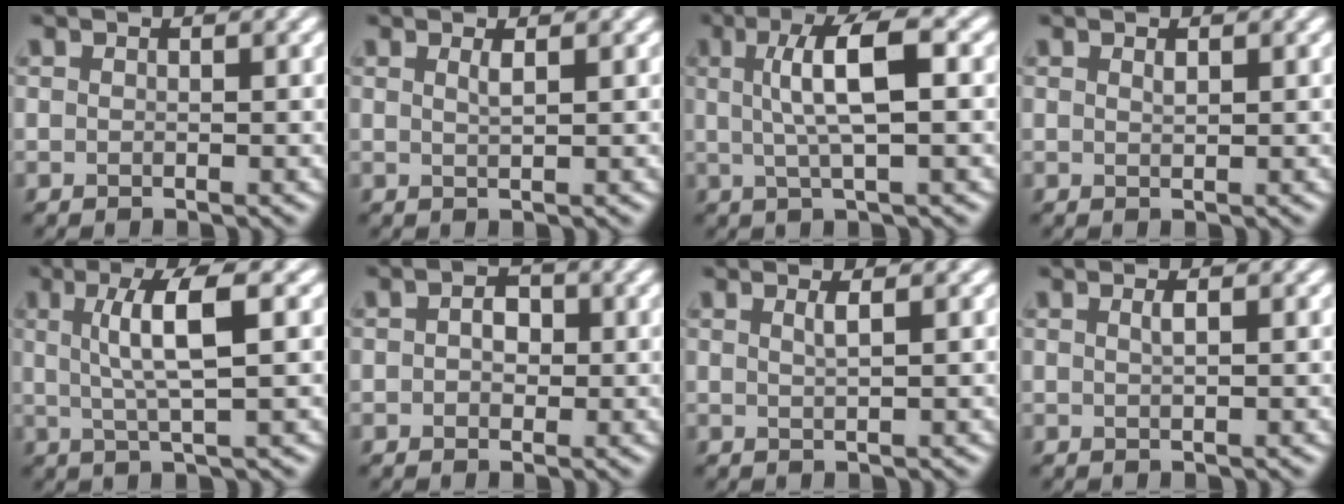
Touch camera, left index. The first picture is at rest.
{"total": 1.0, "force": [0.5, 0.3, 0.9], "torque": [-0.010, 0.001, 0.007]}
{"total": 5.7, "force": [1.0, 1.4, 5.4], "torque": [-0.094, 0.008, 0.017]}
{"total": 0.6, "force": [0.4, 0.1, 0.4], "torque": [-0.006, -0.002, 0.008]}
{"total": 5.2, "force": [1.2, 1.0, 4.9], "torque": [-0.091, 0.005, 0.023]}
{"total": 2.4, "force": [0.3, 1.8, 1.6], "torque": [-0.018, 0.004, -0.008]}
{"total": 1.3, "force": [0.6, 0.4, 1.1], "torque": [-0.012, 0.002, 0.007]}
{"total": 0.9, "force": [0.3, 0.3, 0.8], "torque": [-0.012, 0.004, 0.004]}